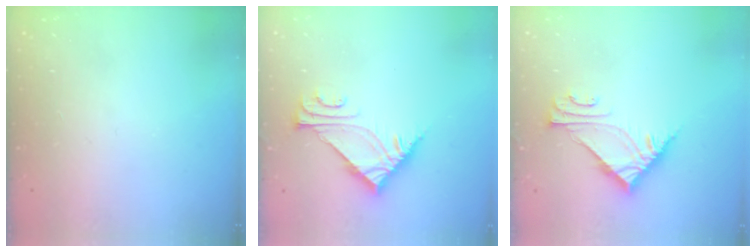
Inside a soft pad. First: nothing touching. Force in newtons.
{"total": 7.1, "press": 7.1, "slide": 0.4}
{"total": 7.4, "press": 7.4, "slide": 0.4}